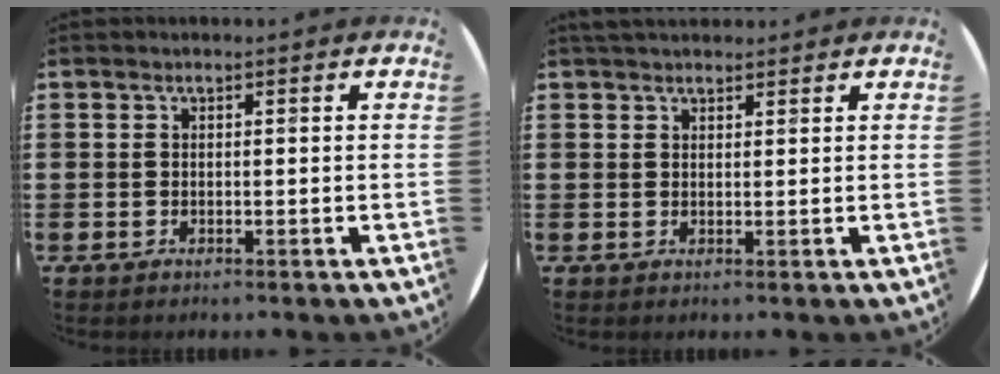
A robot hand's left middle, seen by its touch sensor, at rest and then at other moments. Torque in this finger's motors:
{"motor_torque": [0.83, -0.92, 0.05, 0.04]}